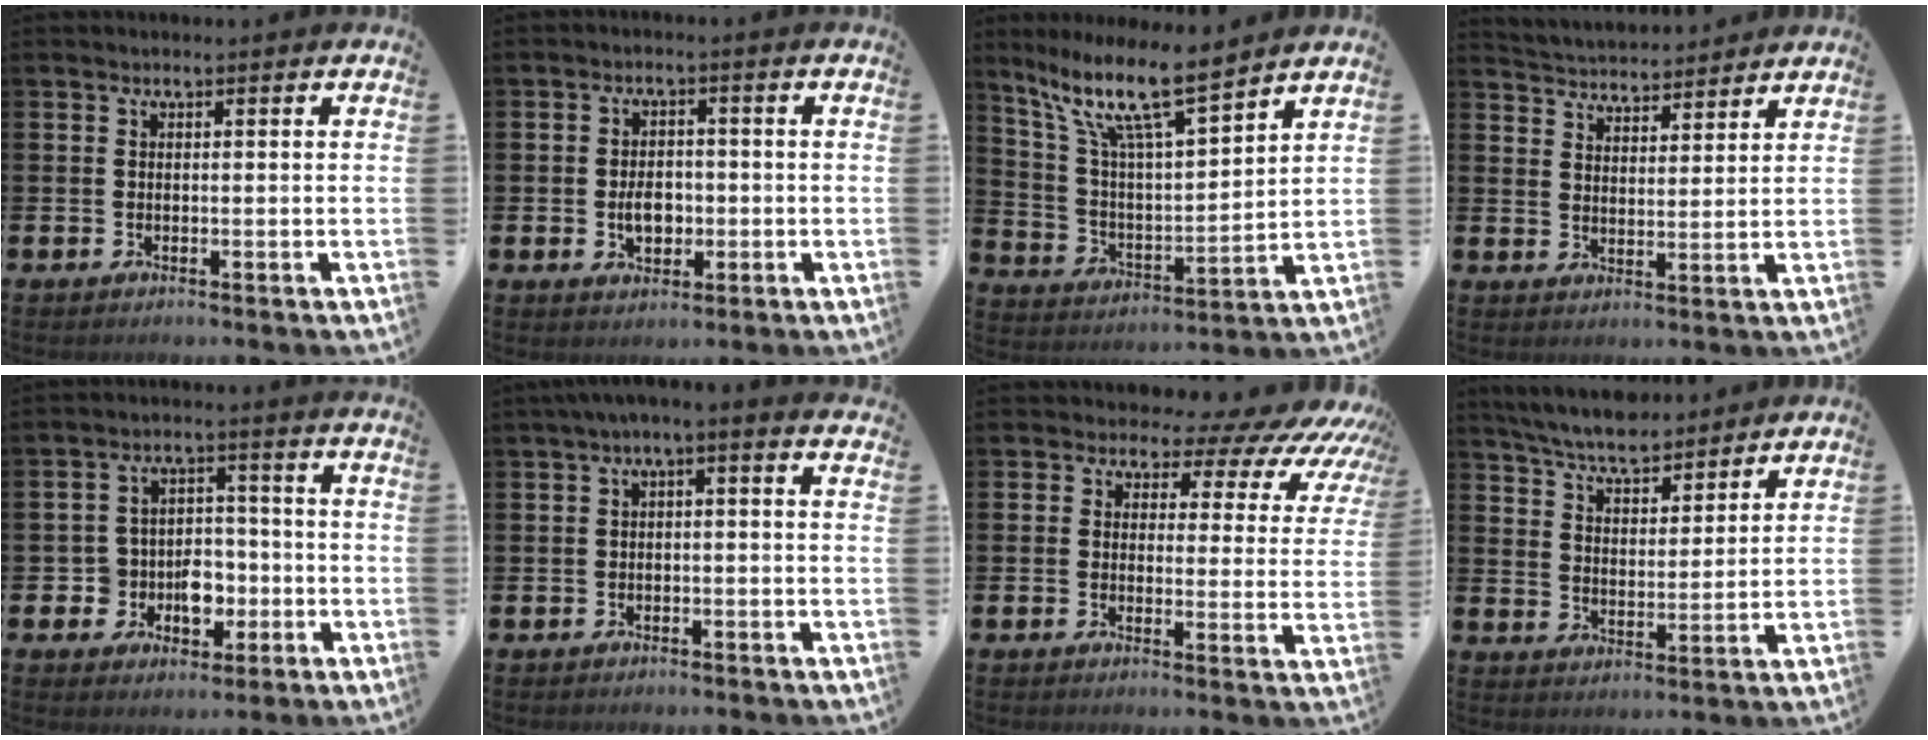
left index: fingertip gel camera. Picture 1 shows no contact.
{"total": 4.0, "force": [-0.7, 2.8, 2.7], "torque": [-0.036, -0.002, -0.019]}
{"total": 12.4, "force": [9.5, 2.6, 7.5], "torque": [-0.170, -0.042, 0.161]}
{"total": 4.6, "force": [4.5, 0.7, -0.5], "torque": [-0.013, -0.029, 0.081]}
{"total": 5.9, "force": [-1.9, 5.2, 2.1], "torque": [-0.040, 0.011, -0.037]}
{"total": 1.4, "force": [-0.9, 0.1, 1.1], "torque": [-0.019, 0.003, -0.018]}
{"total": 4.6, "force": [3.2, 2.9, 1.5], "torque": [-0.027, -0.042, 0.040]}
{"total": 6.6, "force": [6.3, 1.2, 1.8], "torque": [-0.062, -0.030, 0.112]}